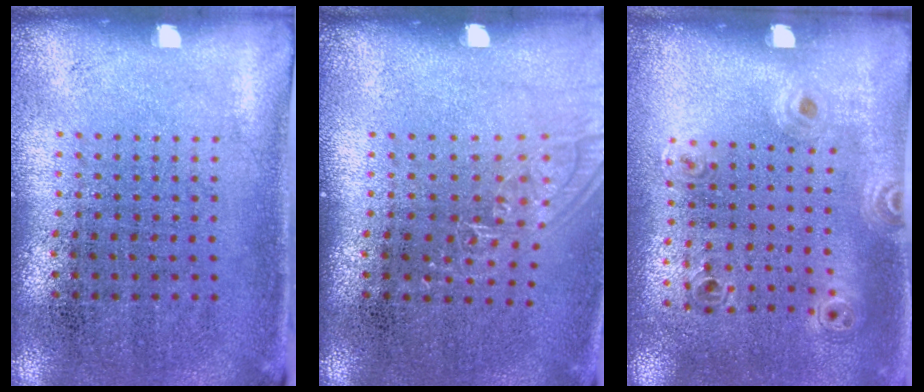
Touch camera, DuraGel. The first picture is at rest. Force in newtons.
{"total": 1.0, "press": 0.9, "slide": 0.3}
{"total": 1.0, "press": 1.0, "slide": 0.2}